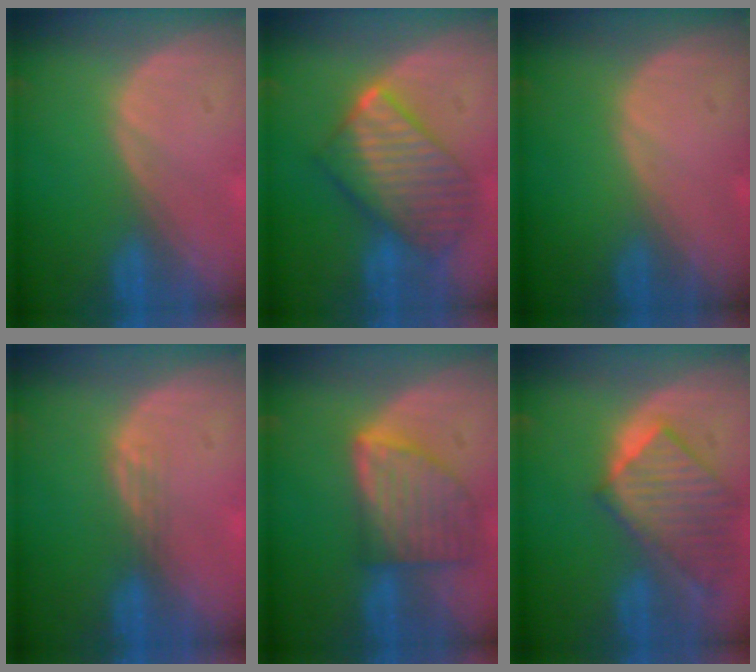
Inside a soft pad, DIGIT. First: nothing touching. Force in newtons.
{"total": 9.8, "press": 9.8, "slide": 0.9}
{"total": 0.0}
{"total": 1.8, "press": 1.3, "slide": 1.2}
{"total": 8.3, "press": 7.5, "slide": 3.5}
{"total": 9.5, "press": 8.3, "slide": 4.7}